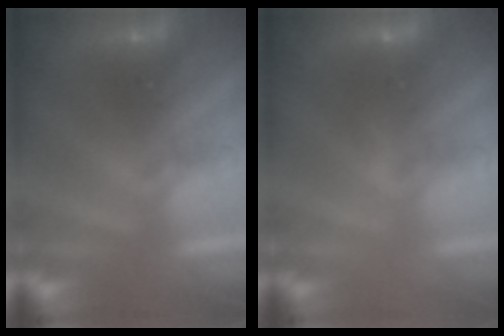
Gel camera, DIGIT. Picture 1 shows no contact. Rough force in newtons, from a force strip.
{"total": 4.6}